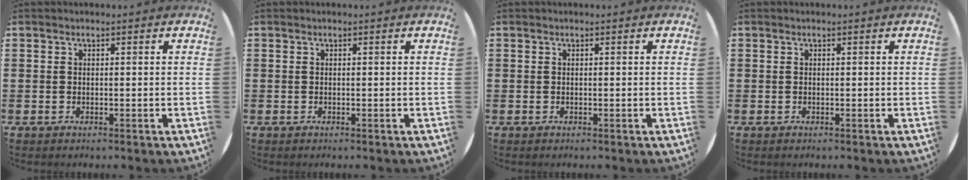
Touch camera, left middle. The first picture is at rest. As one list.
[{"total": 0.0}, {"total": 0.0}, {"total": 0.0}]